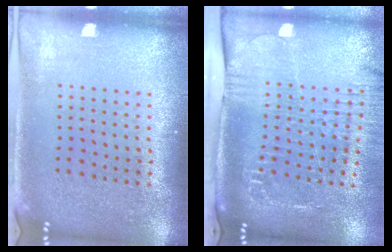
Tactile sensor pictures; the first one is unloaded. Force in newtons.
{"total": 2.6, "press": 2.1, "slide": 1.5}